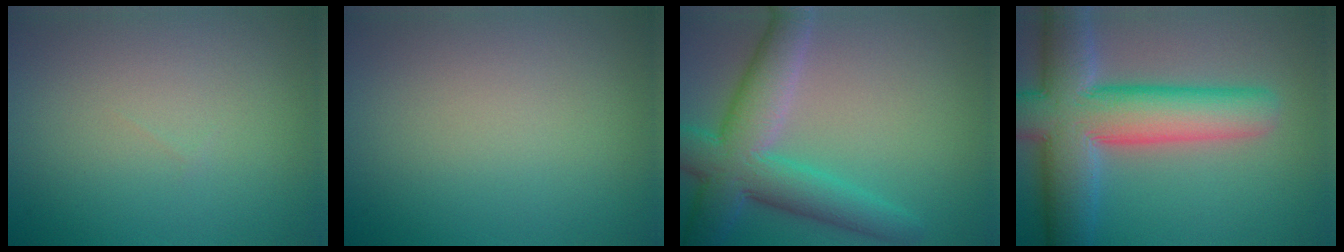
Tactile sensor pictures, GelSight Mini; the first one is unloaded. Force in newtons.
{"total": 0.0}
{"total": 7.6, "press": 7.6, "slide": 0.3}
{"total": 11.1, "press": 11.0, "slide": 0.6}